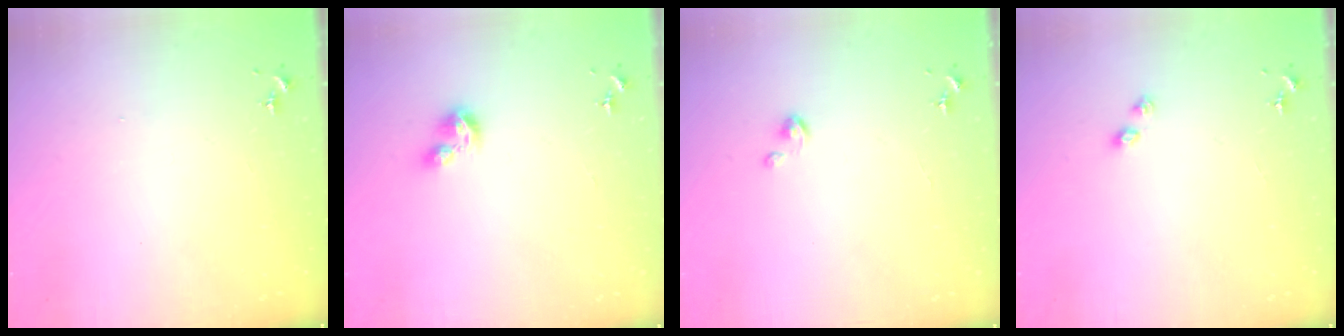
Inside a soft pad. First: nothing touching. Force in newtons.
{"total": 4.8, "press": 4.7, "slide": 0.4}
{"total": 2.8, "press": 2.8, "slide": 0.2}
{"total": 3.2, "press": 3.2, "slide": 0.6}